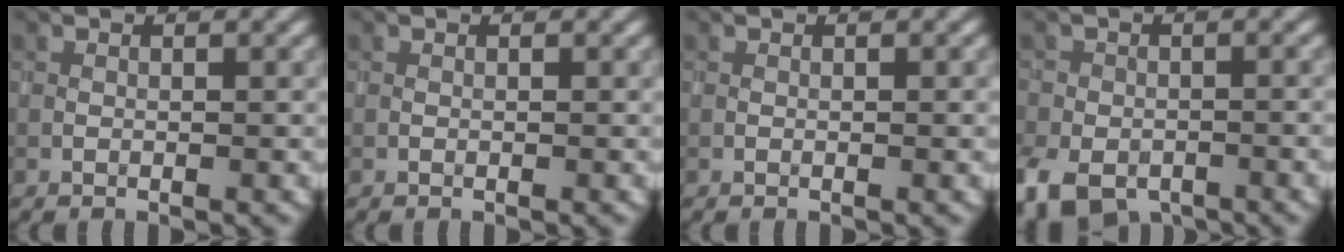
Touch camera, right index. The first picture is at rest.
{"total": 0.0}
{"total": 0.7, "force": [0.0, 0.3, 0.7], "torque": [-0.007, 0.001, -0.002]}
{"total": 6.3, "force": [-4.0, 3.8, 3.0], "torque": [-0.054, -0.017, -0.061]}